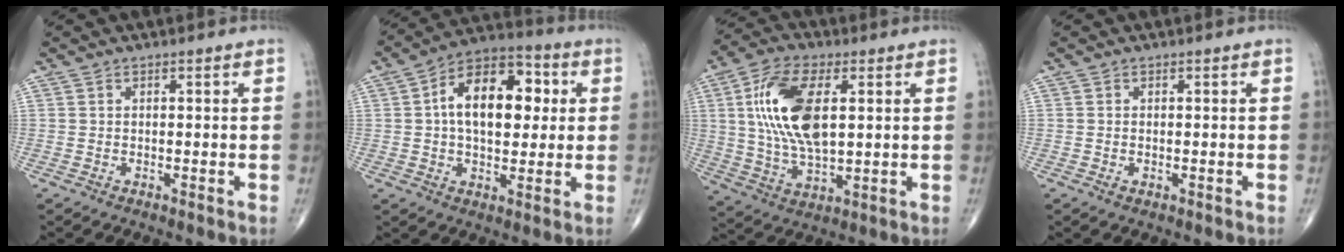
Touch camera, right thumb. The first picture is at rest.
{"total": 16.0, "force": [2.5, 9.3, 12.8], "torque": [-0.172, 0.020, 0.031]}
{"total": 16.5, "force": [3.3, 7.9, 14.1], "torque": [-0.276, -0.004, 0.062]}
{"total": 1.0, "force": [-0.3, 0.5, 0.8], "torque": [-0.016, 0.001, -0.002]}